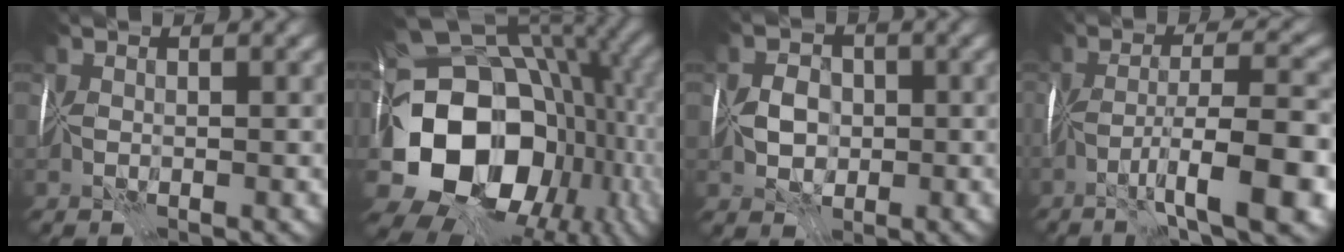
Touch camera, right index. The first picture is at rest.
{"total": 16.8, "force": [-3.2, 12.7, 10.6], "torque": [-0.187, -0.037, -0.037]}
{"total": 2.2, "force": [-0.6, 1.7, 1.4], "torque": [-0.014, 0.000, -0.016]}
{"total": 8.7, "force": [-4.2, 0.6, 7.7], "torque": [-0.111, -0.003, -0.069]}